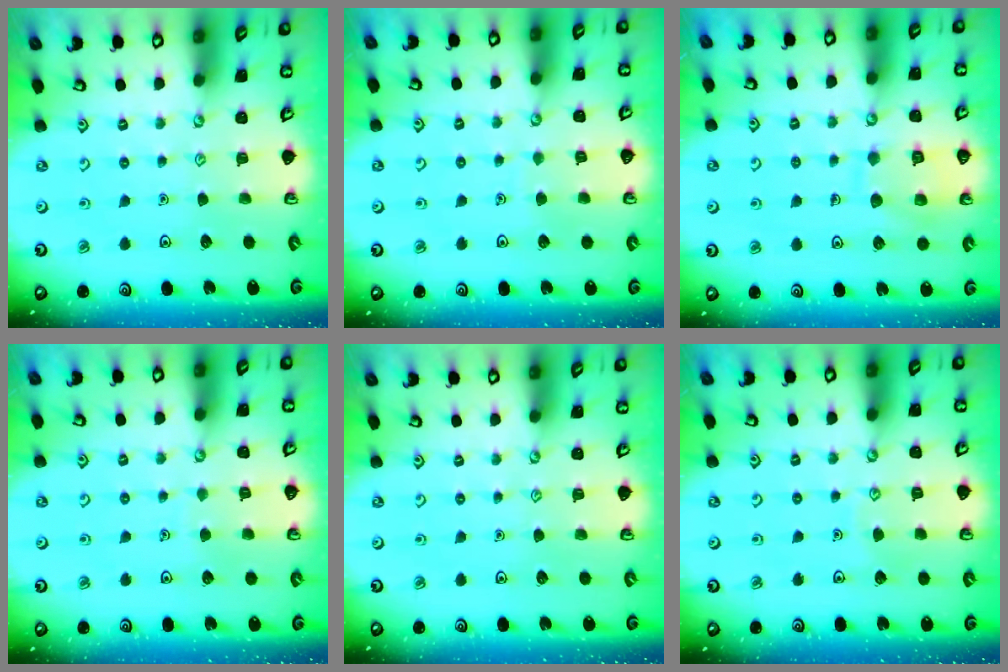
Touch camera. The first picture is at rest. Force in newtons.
{"total": 2.8, "press": 2.8, "slide": 0.1}
{"total": 10.6, "press": 10.6, "slide": 0.9}
{"total": 2.8, "press": 2.8, "slide": 0.1}
{"total": 0.0}
{"total": 3.4, "press": 3.4, "slide": 0.3}